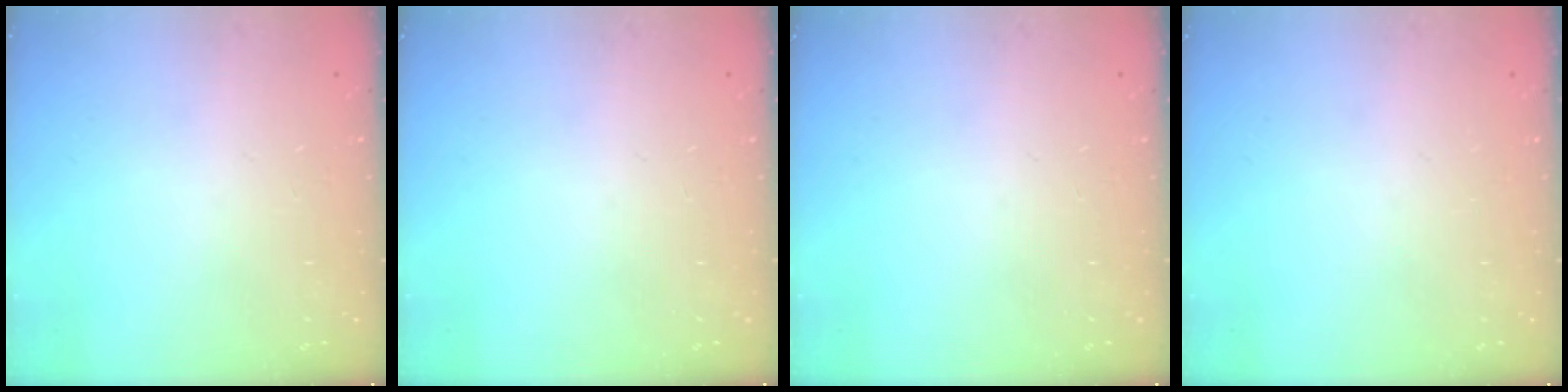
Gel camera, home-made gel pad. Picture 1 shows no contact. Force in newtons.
{"total": 0.0}
{"total": 0.0}
{"total": 0.0}